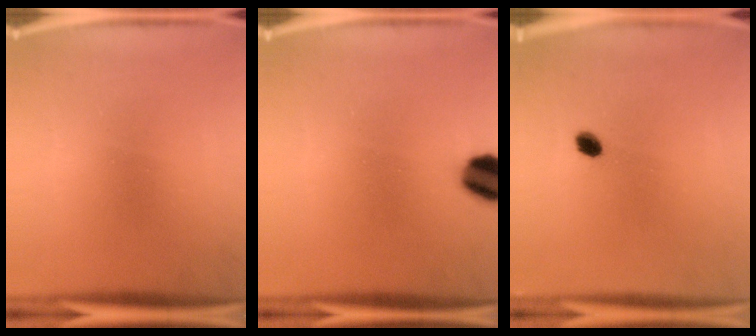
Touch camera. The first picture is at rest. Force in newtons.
{"total": 8.4}
{"total": 2.9}